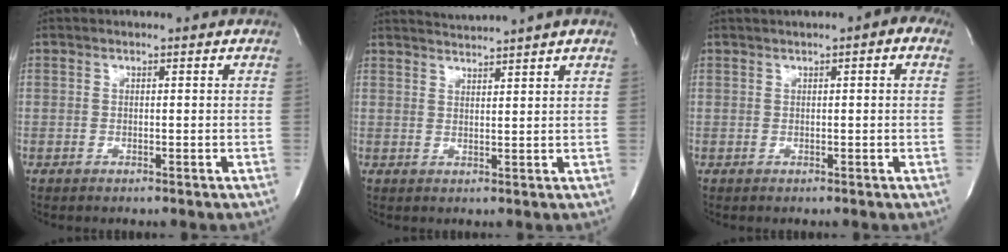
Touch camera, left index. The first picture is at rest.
{"total": 4.0, "force": [3.6, -1.7, 0.6], "torque": [-0.010, -0.003, 0.059]}
{"total": 3.2, "force": [1.3, 0.6, 2.8], "torque": [-0.039, 0.011, 0.012]}